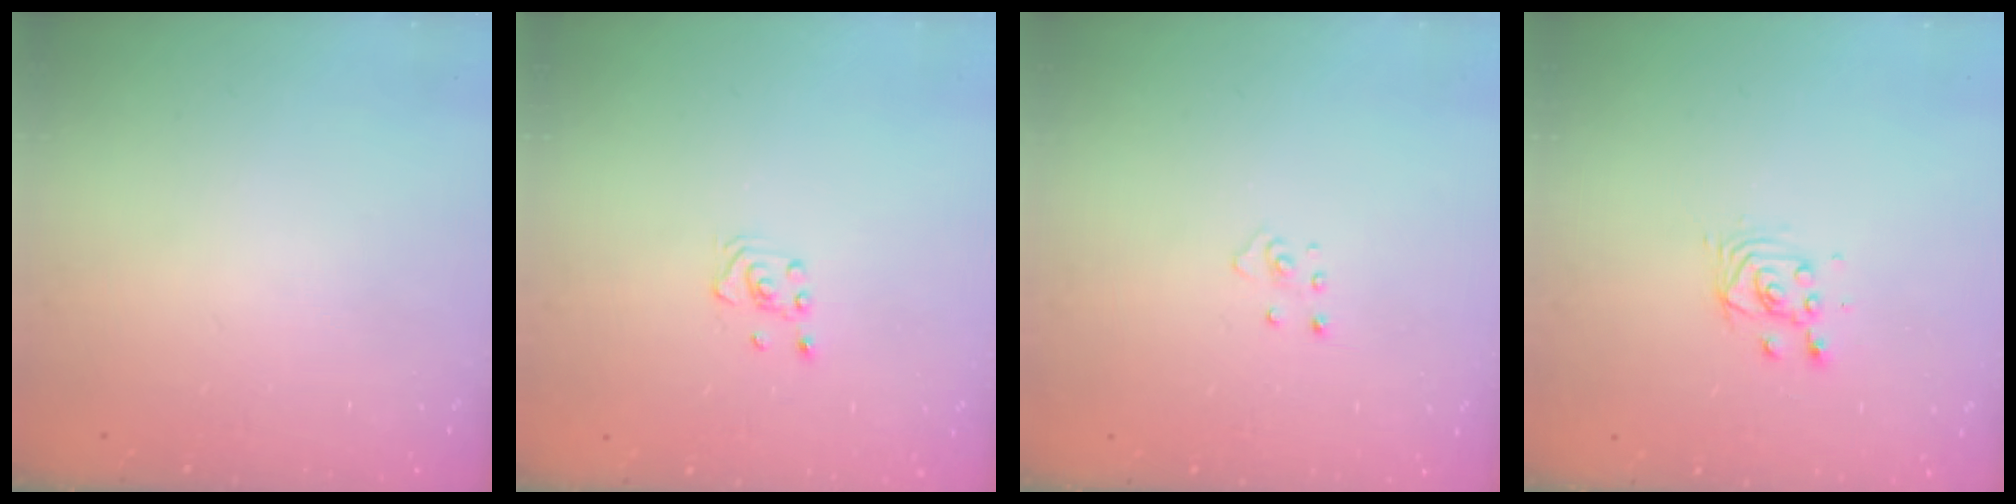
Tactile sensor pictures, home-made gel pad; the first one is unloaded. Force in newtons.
{"total": 2.6, "press": 2.4, "slide": 1.0}
{"total": 2.9, "press": 2.9, "slide": 0.2}
{"total": 3.1, "press": 3.1, "slide": 0.2}